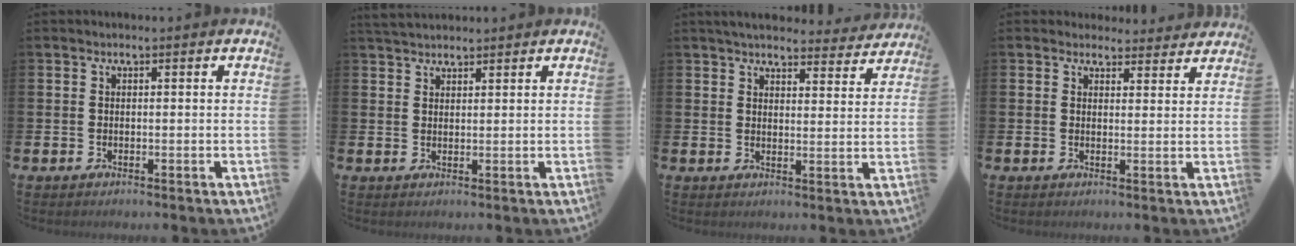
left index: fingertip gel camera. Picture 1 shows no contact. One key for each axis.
{"total": 2.7, "fx": 2.6, "fy": 0.6, "fz": 0.3, "tx": -0.013, "ty": -0.006, "tz": 0.050}
{"total": 4.8, "fx": 4.6, "fy": 0.9, "fz": 1.0, "tx": -0.025, "ty": -0.026, "tz": 0.081}
{"total": 3.2, "fx": 3.0, "fy": 1.1, "fz": -0.1, "tx": 0.010, "ty": -0.018, "tz": 0.051}